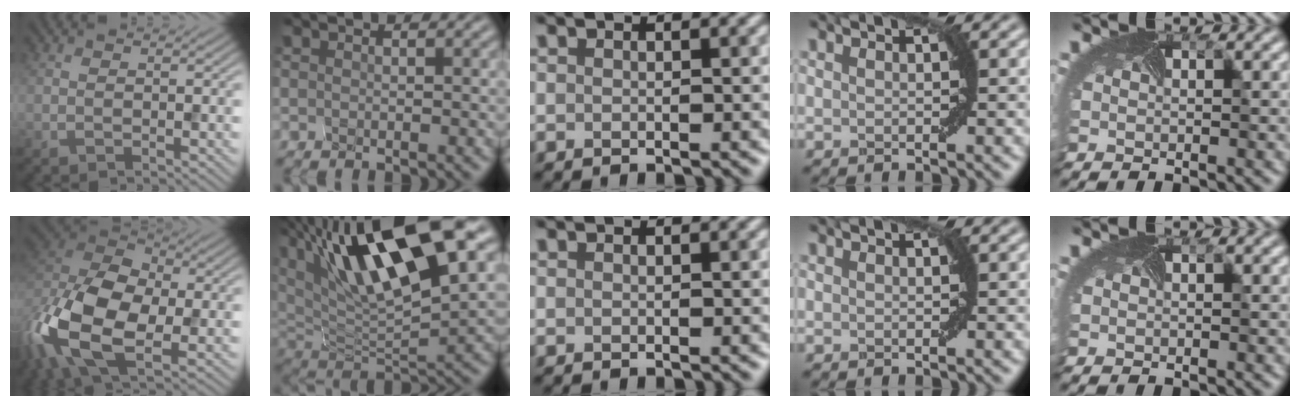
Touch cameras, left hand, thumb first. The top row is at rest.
{"thumb": {"total": 17.4, "force": [-4.8, 9.9, 13.5], "torque": [-0.314, -0.018, -0.099]}, "index": {"total": 13.8, "force": [6.5, 4.4, 11.3], "torque": [-0.203, 0.014, 0.118]}}